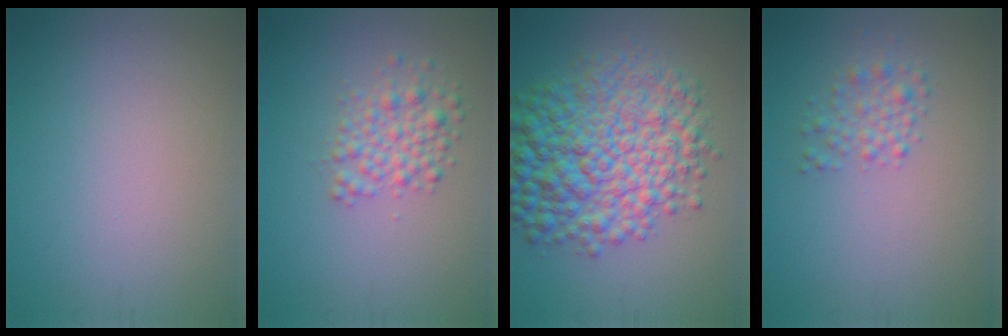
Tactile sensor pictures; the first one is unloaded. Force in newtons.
{"total": 2.9, "press": 2.9, "slide": 0.1}
{"total": 10.5, "press": 10.5, "slide": 0.1}
{"total": 1.9, "press": 1.9, "slide": 0.0}